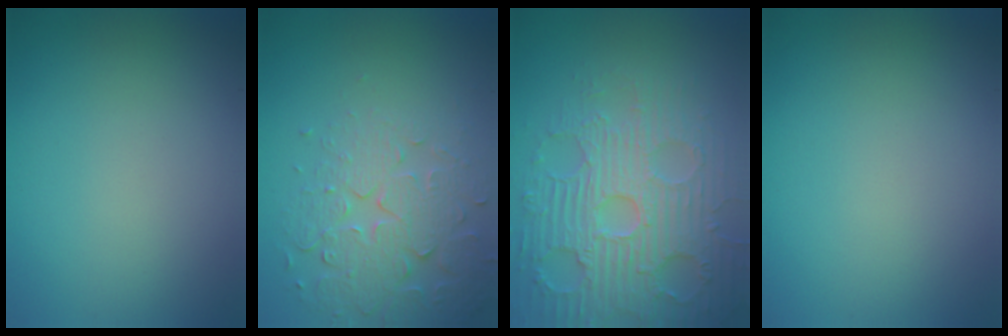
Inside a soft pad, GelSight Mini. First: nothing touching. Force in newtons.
{"total": 5.0, "press": 4.1, "slide": 2.9}
{"total": 6.8, "press": 5.8, "slide": 3.5}
{"total": 0.0}